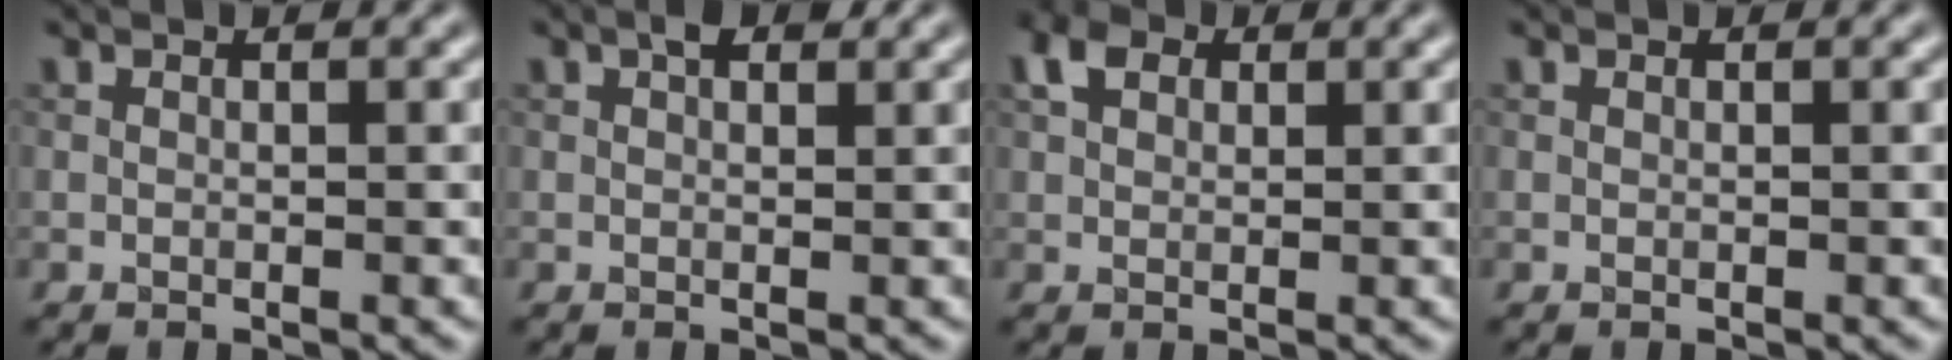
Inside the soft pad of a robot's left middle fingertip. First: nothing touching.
{"total": 1.7, "force": [0.9, 0.8, 1.2], "torque": [-0.016, 0.005, 0.013]}
{"total": 2.6, "force": [1.1, 1.8, 1.5], "torque": [-0.032, 0.010, 0.015]}
{"total": 0.0}